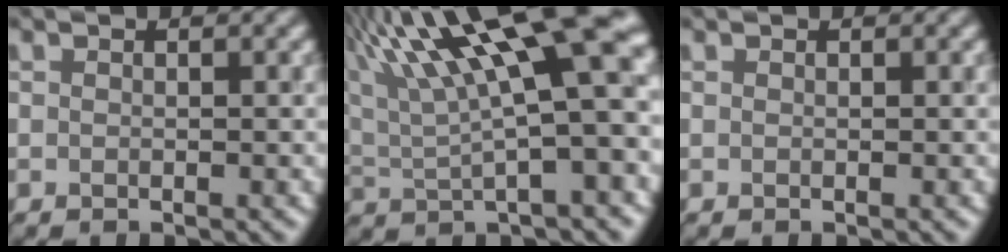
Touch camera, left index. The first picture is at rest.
{"total": 16.0, "force": [6.4, 4.1, 14.1], "torque": [-0.237, 0.020, 0.106]}
{"total": 0.0}